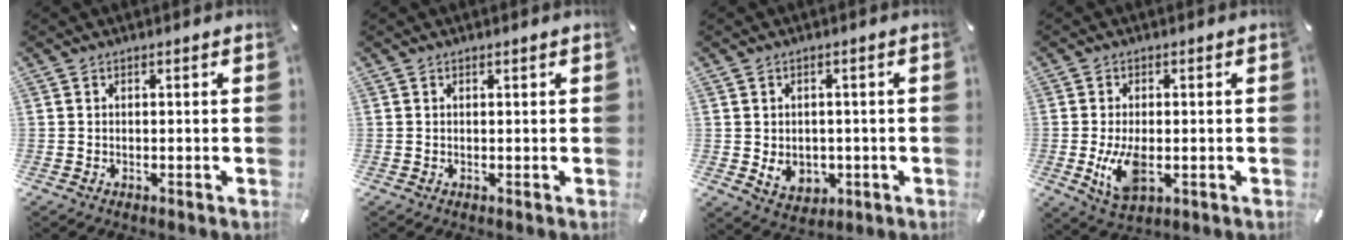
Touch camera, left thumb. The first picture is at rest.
{"total": 0.0}
{"total": 5.6, "force": [-0.6, 4.9, 2.6], "torque": [-0.037, -0.003, -0.011]}
{"total": 8.3, "force": [-1.2, 4.7, 6.7], "torque": [-0.148, -0.012, -0.022]}